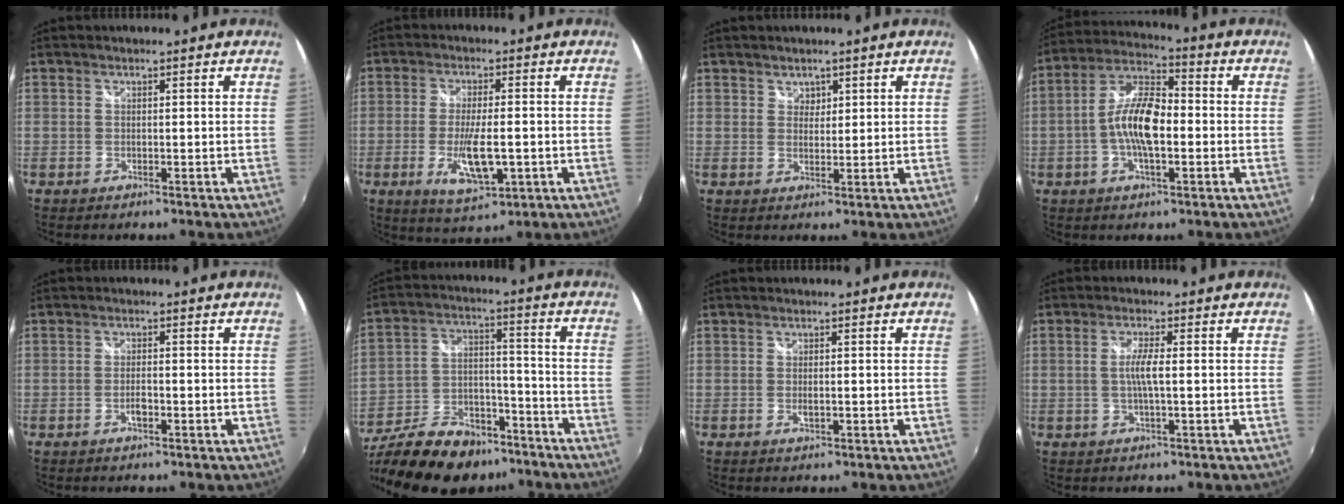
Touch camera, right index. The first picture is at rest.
{"total": 9.0, "force": [-2.6, 2.7, 8.2], "torque": [-0.158, -0.020, -0.040]}
{"total": 1.9, "force": [1.2, 1.5, 0.2], "torque": [0.003, 0.004, 0.019]}
{"total": 10.8, "force": [-1.9, 4.1, 9.7], "torque": [-0.200, 0.013, -0.040]}
{"total": 2.2, "force": [-1.0, 0.9, 1.8], "torque": [-0.035, -0.001, -0.018]}
{"total": 25.1, "force": [-18.5, 12.1, 11.7], "torque": [-0.255, 0.009, -0.279]}
{"total": 1.5, "force": [-0.4, 0.8, 1.3], "torque": [-0.024, -0.003, -0.005]}
{"total": 3.6, "force": [-0.2, 0.2, 3.6], "torque": [-0.070, 0.000, -0.005]}